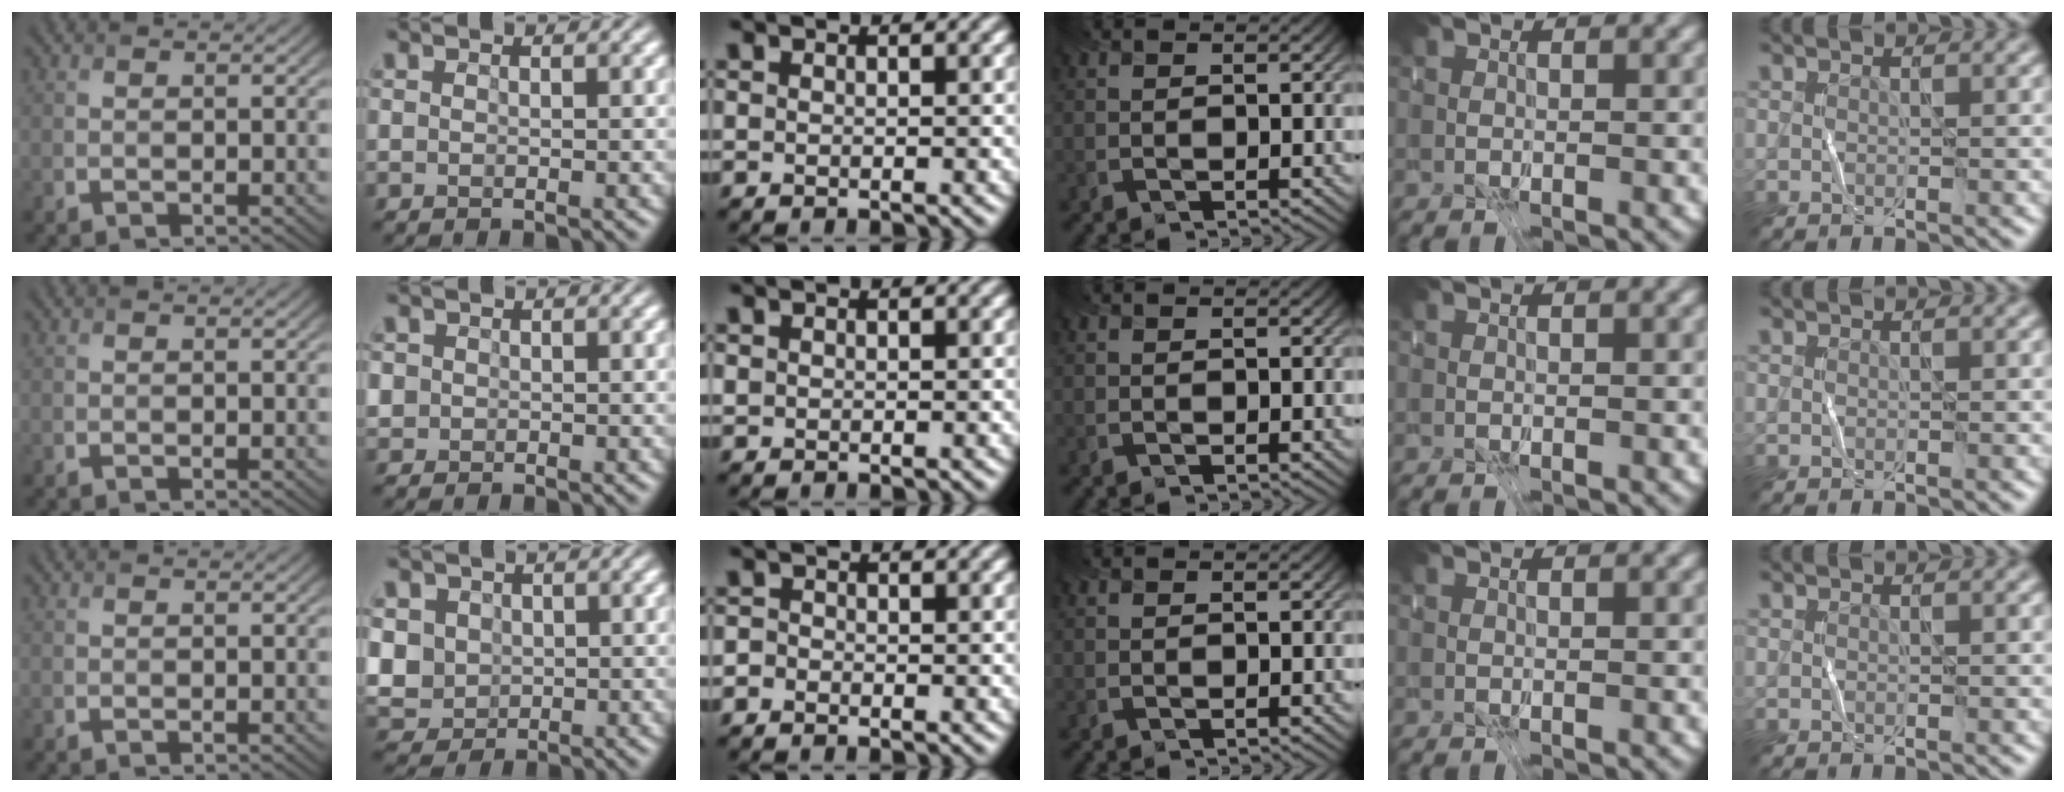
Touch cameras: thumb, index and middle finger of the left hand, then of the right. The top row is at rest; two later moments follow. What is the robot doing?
{"motion": "fold", "object": "receipt paper"}